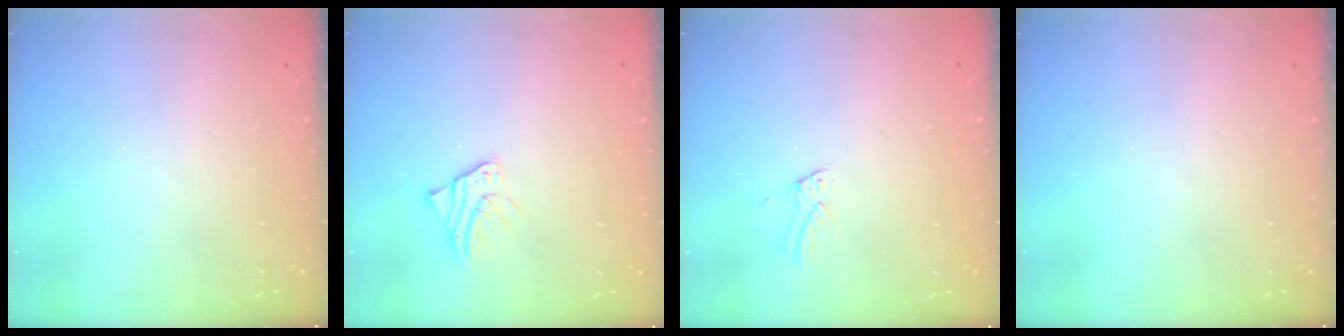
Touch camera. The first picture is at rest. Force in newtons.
{"total": 2.8, "press": 2.8, "slide": 0.2}
{"total": 1.5, "press": 1.5, "slide": 0.1}
{"total": 0.0}